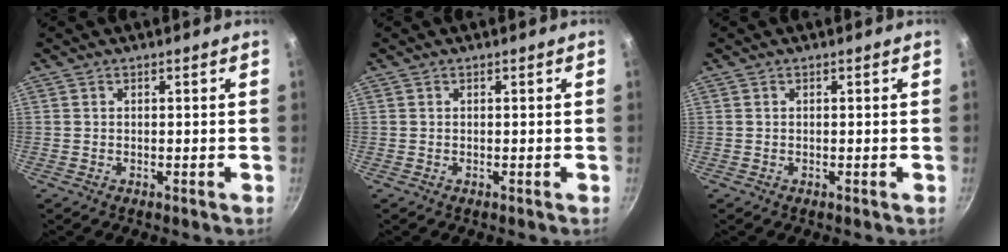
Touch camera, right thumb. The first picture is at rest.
{"total": 0.0}
{"total": 0.0}